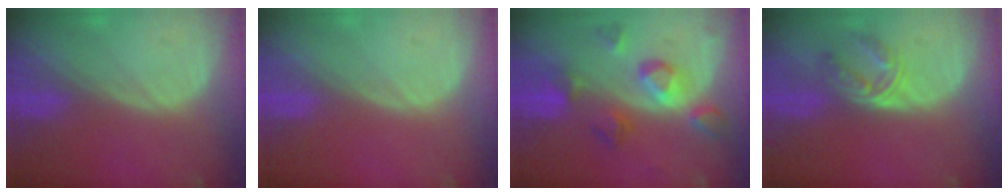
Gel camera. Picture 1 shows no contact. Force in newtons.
{"total": 0.0}
{"total": 7.5, "press": 7.5, "slide": 0.7}
{"total": 5.6, "press": 4.7, "slide": 3.0}